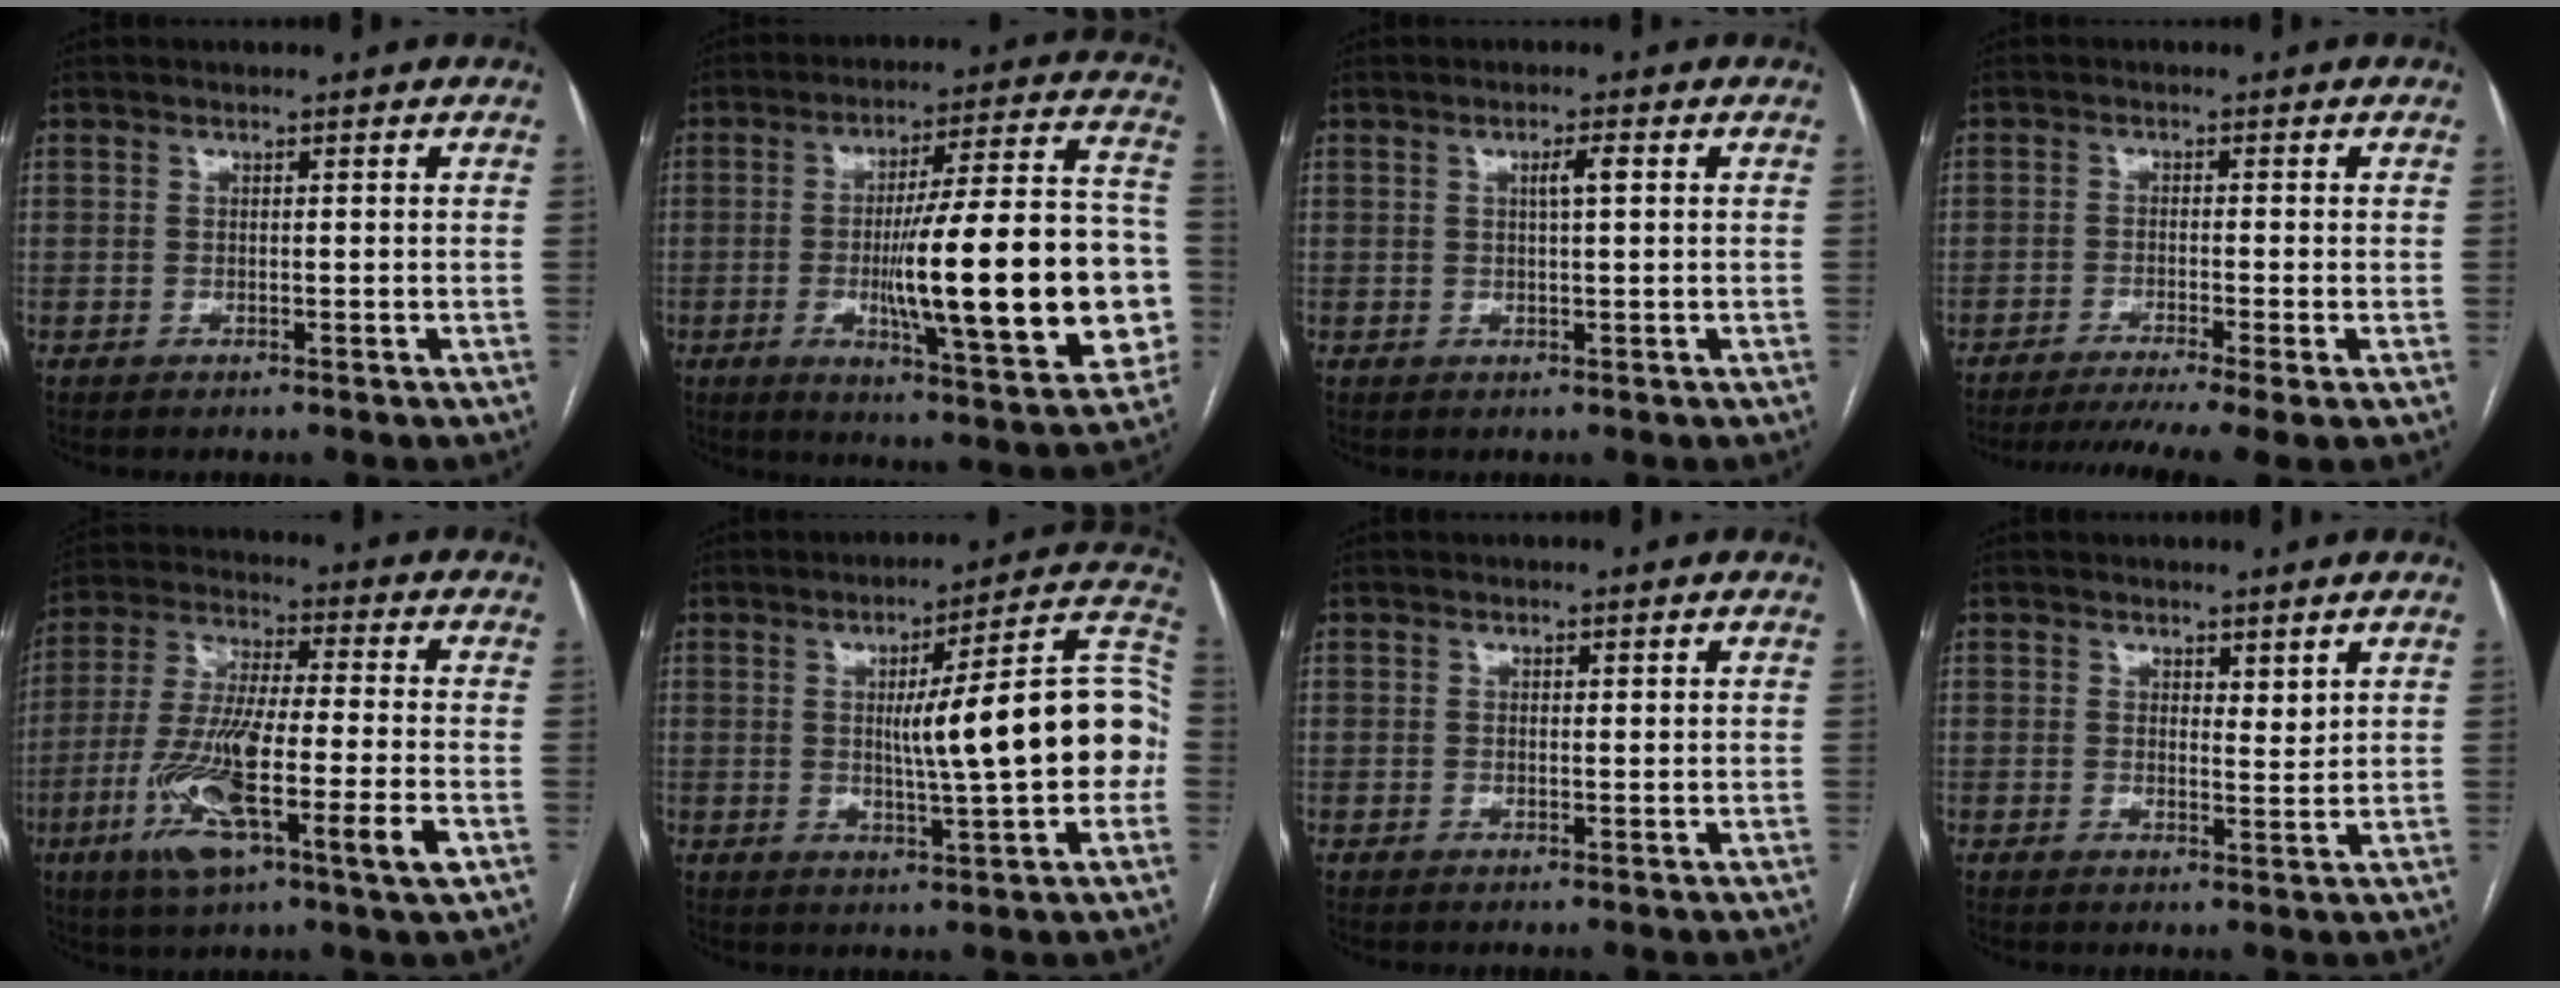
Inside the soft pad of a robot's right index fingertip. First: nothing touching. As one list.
[{"total": 25.0, "force": [-3.6, 3.7, 24.5], "torque": [-0.307, 0.015, -0.045]}, {"total": 2.2, "force": [0.6, 0.1, 2.1], "torque": [-0.036, 0.003, 0.010]}, {"total": 9.8, "force": [-7.5, -0.7, 6.2], "torque": [-0.089, -0.018, -0.116]}, {"total": 17.7, "force": [-6.1, 1.6, 16.5], "torque": [-0.311, -0.021, -0.106]}, {"total": 16.4, "force": [-0.3, 1.5, 16.3], "torque": [-0.212, 0.034, -0.005]}, {"total": 0.0}, {"total": 2.1, "force": [1.5, 0.8, 1.2], "torque": [-0.016, -0.010, 0.028]}]